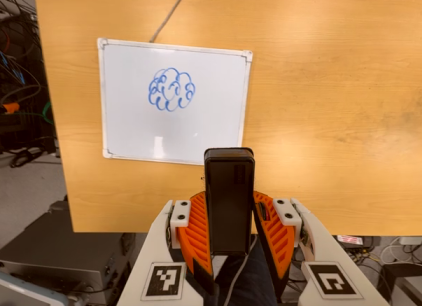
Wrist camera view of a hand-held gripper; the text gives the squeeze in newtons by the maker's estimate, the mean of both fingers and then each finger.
{"total": 5.4, "left": 4.6, "right": 6.2}